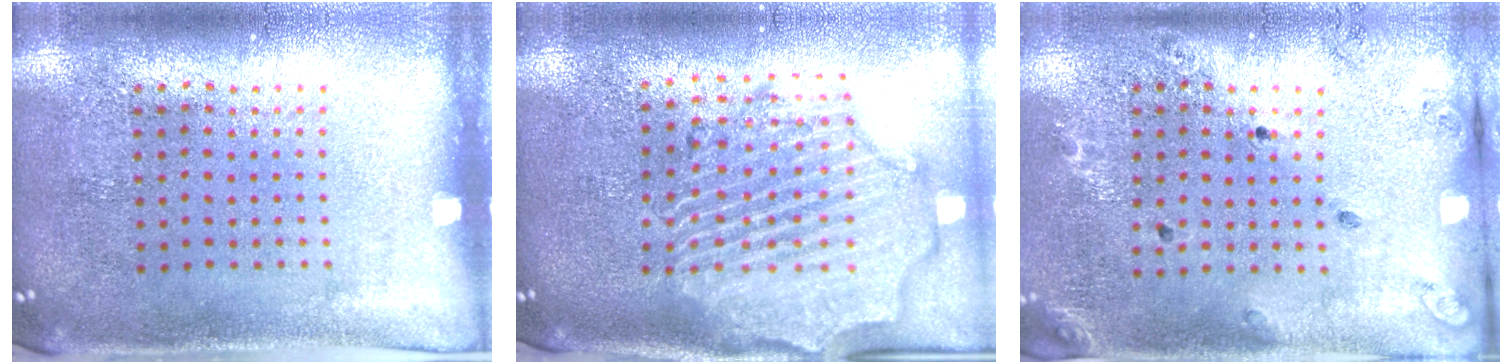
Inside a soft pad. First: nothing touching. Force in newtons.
{"total": 2.9, "press": 2.5, "slide": 1.4}
{"total": 1.3, "press": 1.2, "slide": 0.4}